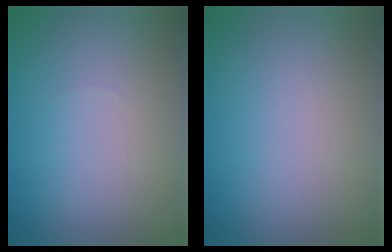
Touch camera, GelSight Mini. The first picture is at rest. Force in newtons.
{"total": 0.0}